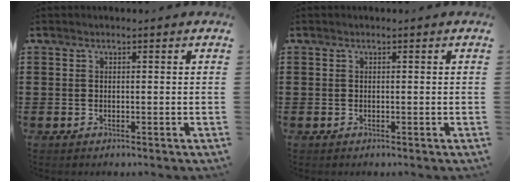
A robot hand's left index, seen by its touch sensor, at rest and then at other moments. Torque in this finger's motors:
{"motor_torque": [0.00, 0.00, 0.00, 0.00]}